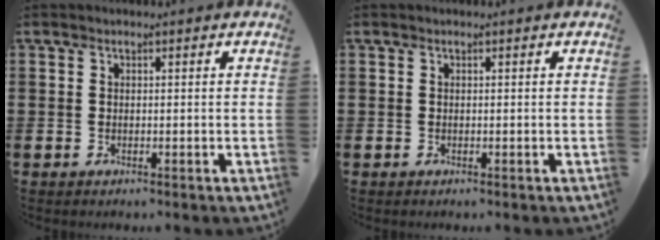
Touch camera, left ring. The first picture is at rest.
{"total": 0.0}